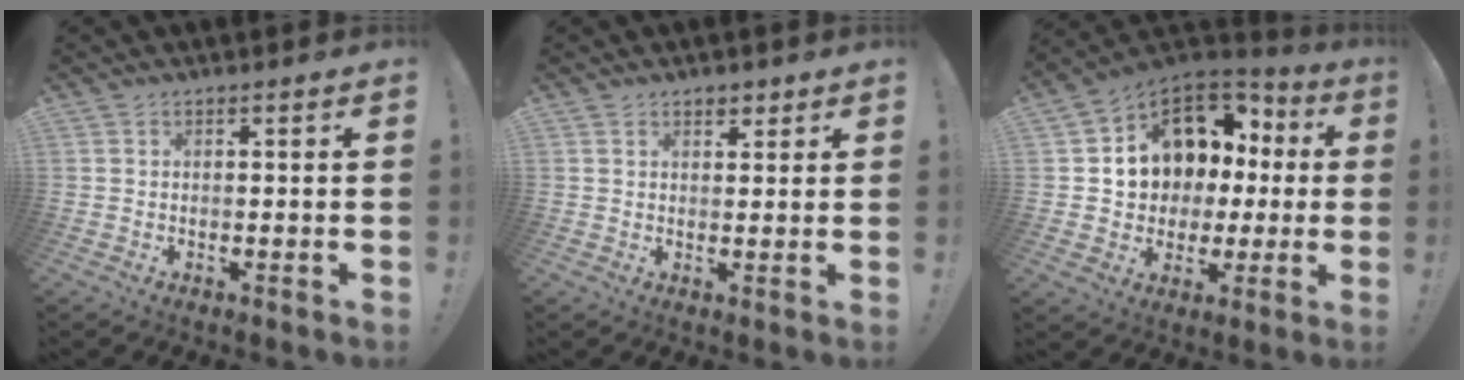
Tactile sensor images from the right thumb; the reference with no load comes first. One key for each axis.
{"total": 2.4, "fx": 1.6, "fy": 1.7, "fz": 0.5, "tx": 0.004, "ty": -0.008, "tz": 0.026}
{"total": 11.5, "fx": 4.2, "fy": 9.7, "fz": 4.7, "tx": -0.064, "ty": -0.037, "tz": 0.093}